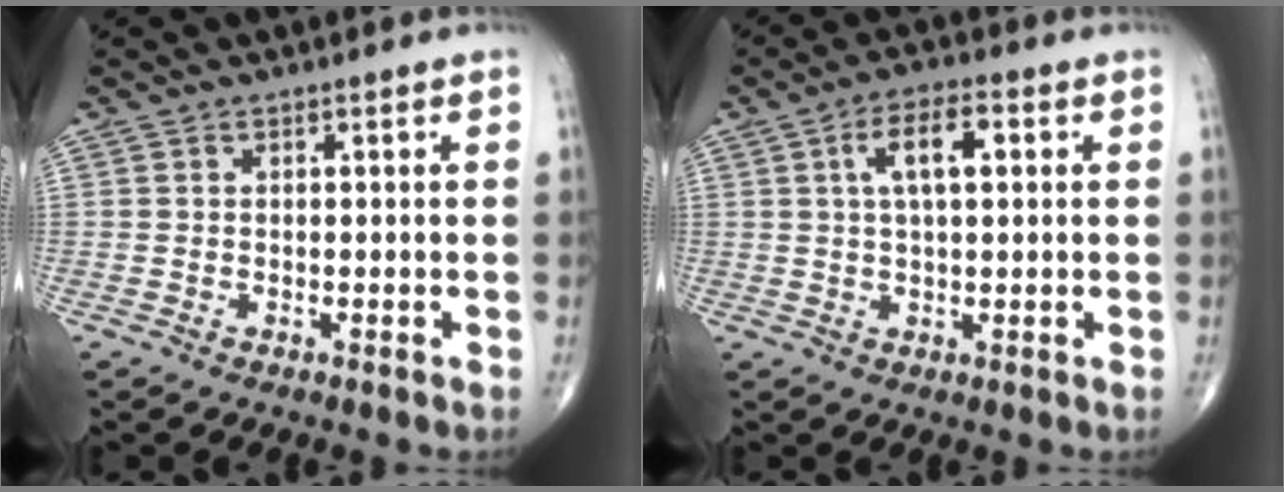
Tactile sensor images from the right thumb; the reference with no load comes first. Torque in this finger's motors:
{"motor_torque": [0.46, 1.84, 1.07, 0.29, 0.13]}